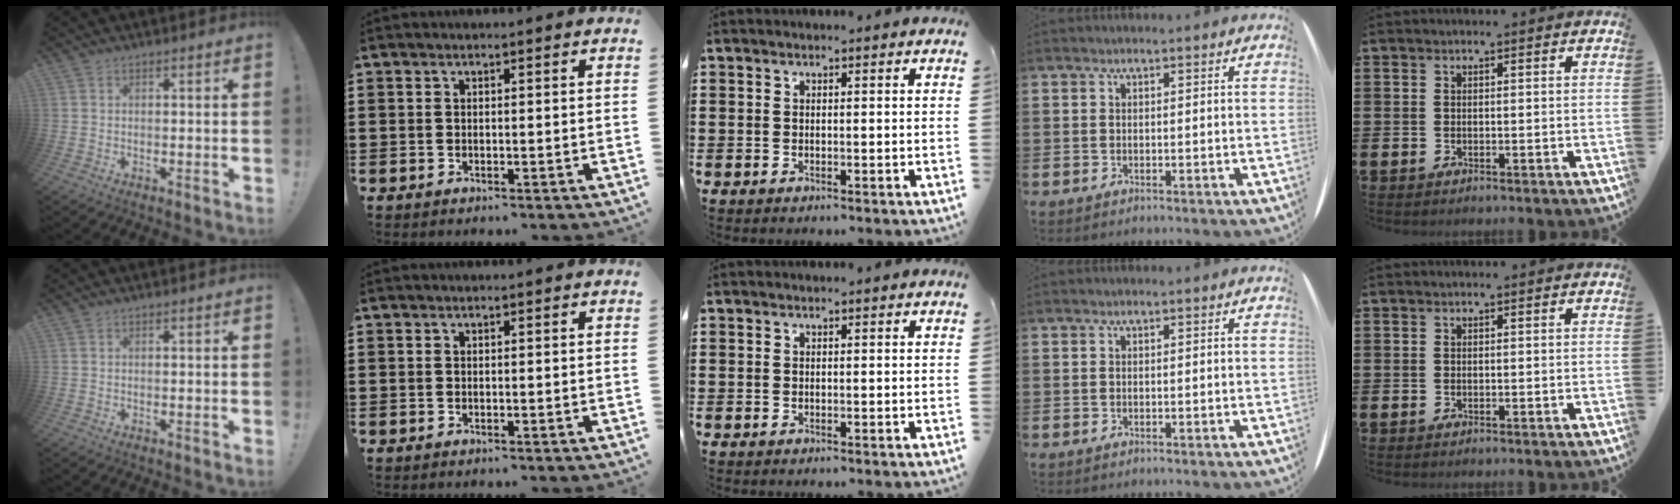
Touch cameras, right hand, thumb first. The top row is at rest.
{}